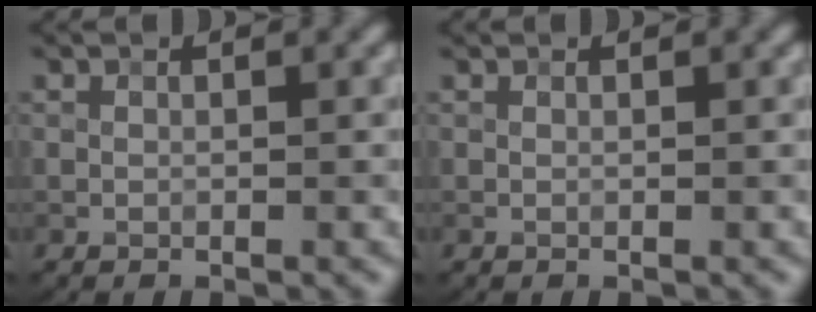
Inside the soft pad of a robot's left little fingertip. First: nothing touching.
{"total": 0.0}